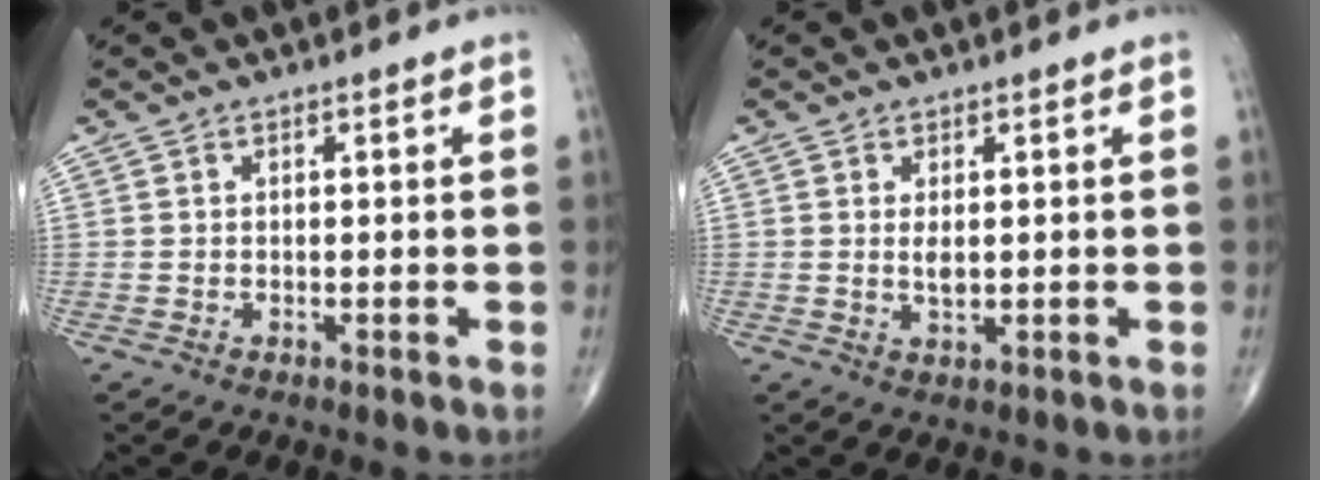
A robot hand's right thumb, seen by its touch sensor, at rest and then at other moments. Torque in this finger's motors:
{"motor_torque": [-0.06, 0.19, -0.01, 0.22, 0.02]}